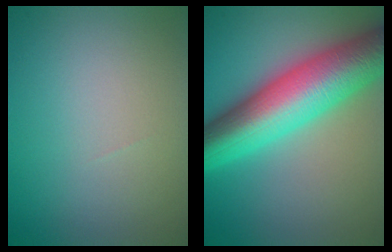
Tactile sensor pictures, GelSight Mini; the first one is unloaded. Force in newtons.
{"total": 12.1, "press": 12.1, "slide": 0.2}